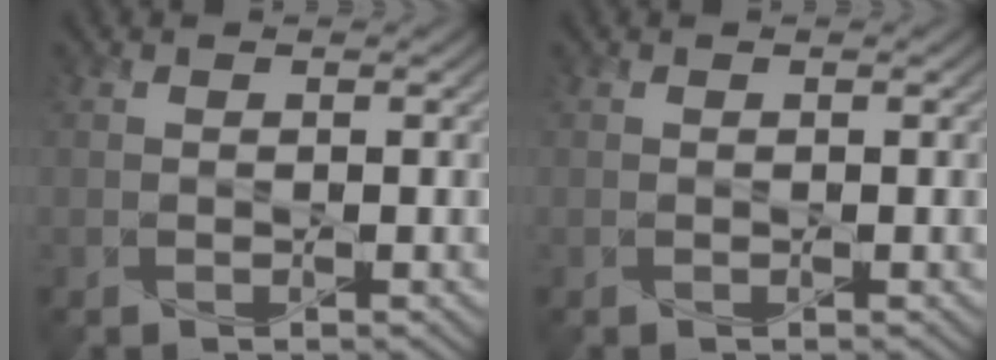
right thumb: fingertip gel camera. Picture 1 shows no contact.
{"total": 0.0}